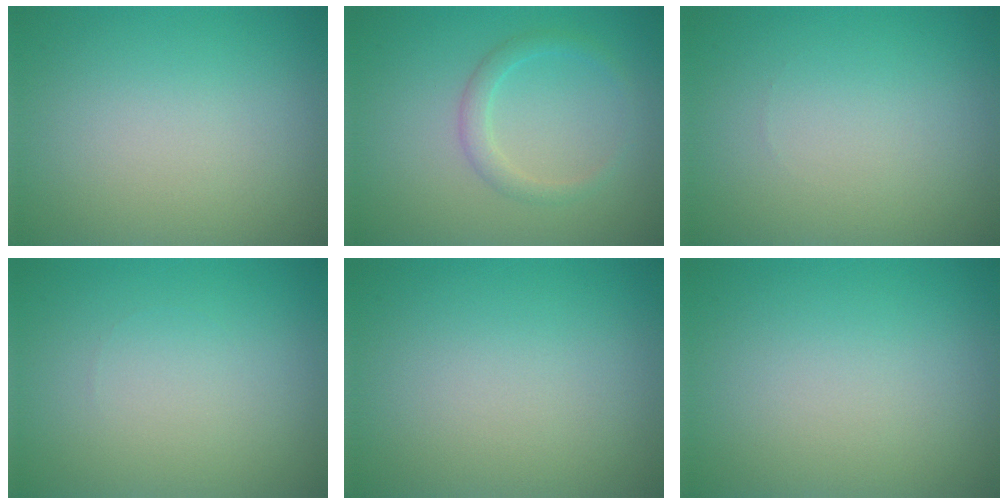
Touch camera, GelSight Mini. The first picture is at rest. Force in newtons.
{"total": 1.8, "press": 1.7, "slide": 0.1}
{"total": 0.0}
{"total": 0.0}
{"total": 0.0}
{"total": 0.0}